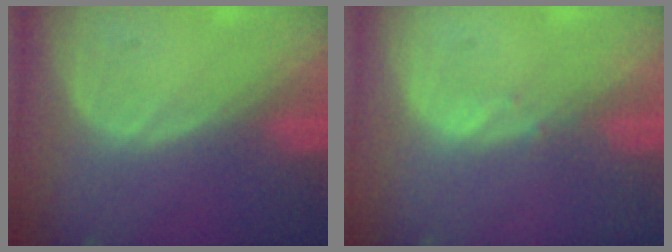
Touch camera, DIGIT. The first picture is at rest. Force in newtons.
{"total": 0.6, "press": 0.6, "slide": 0.1}